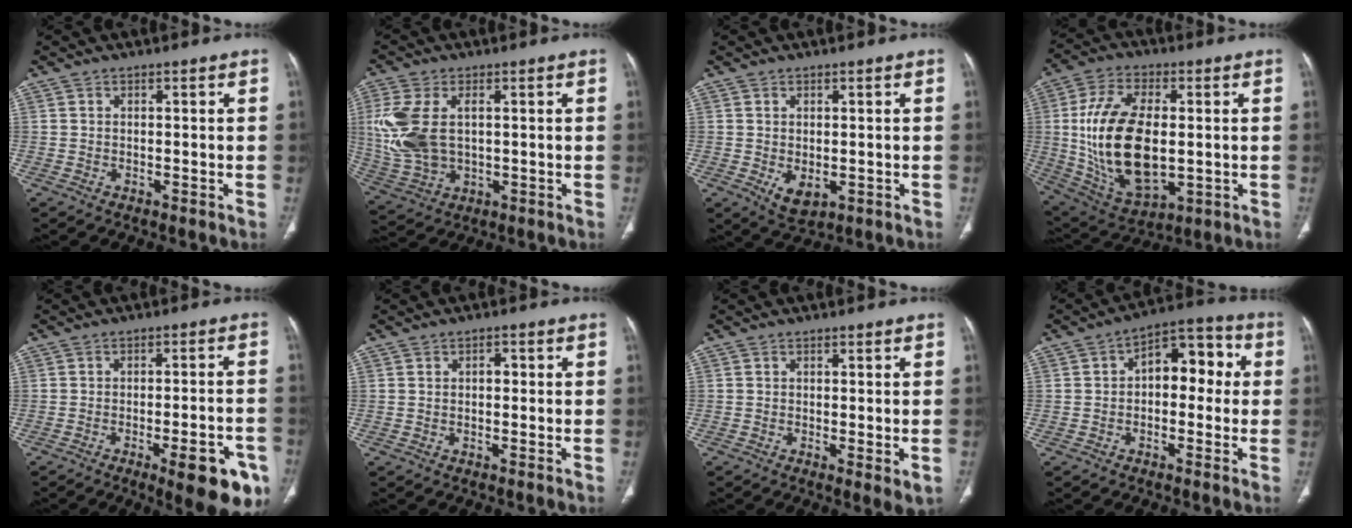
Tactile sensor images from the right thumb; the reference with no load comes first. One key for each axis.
{"total": 12.9, "fx": 1.6, "fy": 7.8, "fz": 10.1, "tx": -0.234, "ty": 0.000, "tz": 0.042}
{"total": 4.6, "fx": -0.9, "fy": 2.8, "fz": 3.6, "tx": -0.057, "ty": -0.009, "tz": 0.000}
{"total": 21.2, "fx": 0.0, "fy": 11.4, "fz": 17.9, "tx": -0.344, "ty": -0.008, "tz": 0.019}
{"total": 12.8, "fx": -6.3, "fy": 3.8, "fz": 10.6, "tx": -0.109, "ty": 0.021, "tz": -0.075}
{"total": 1.7, "fx": 0.1, "fy": 1.0, "fz": 1.4, "tx": -0.020, "ty": 0.007, "tz": 0.001}
{"total": 3.2, "fx": -0.7, "fy": 0.9, "fz": 3.0, "tx": -0.048, "ty": -0.011, "tz": -0.009}
{"total": 10.6, "fx": 0.9, "fy": 6.4, "fz": 8.4, "tx": -0.079, "ty": 0.038, "tz": 0.001}